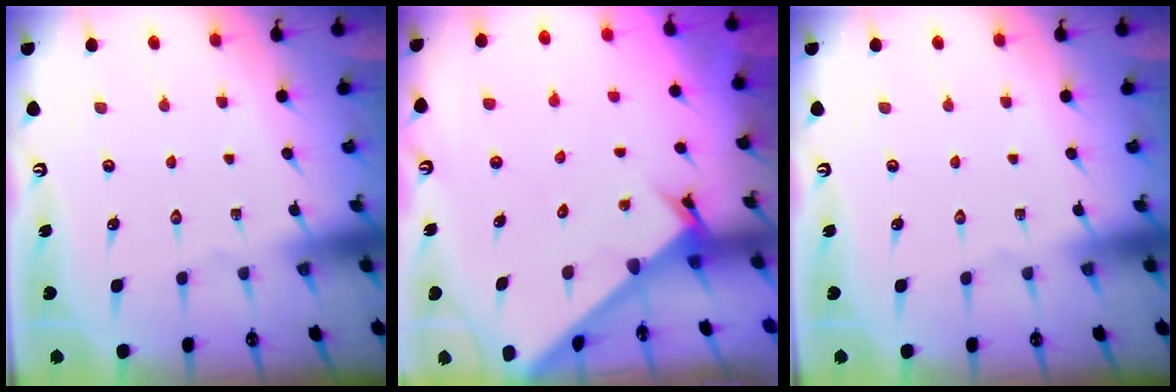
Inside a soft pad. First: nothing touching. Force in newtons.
{"total": 2.2, "press": 2.2, "slide": 0.1}
{"total": 0.0}